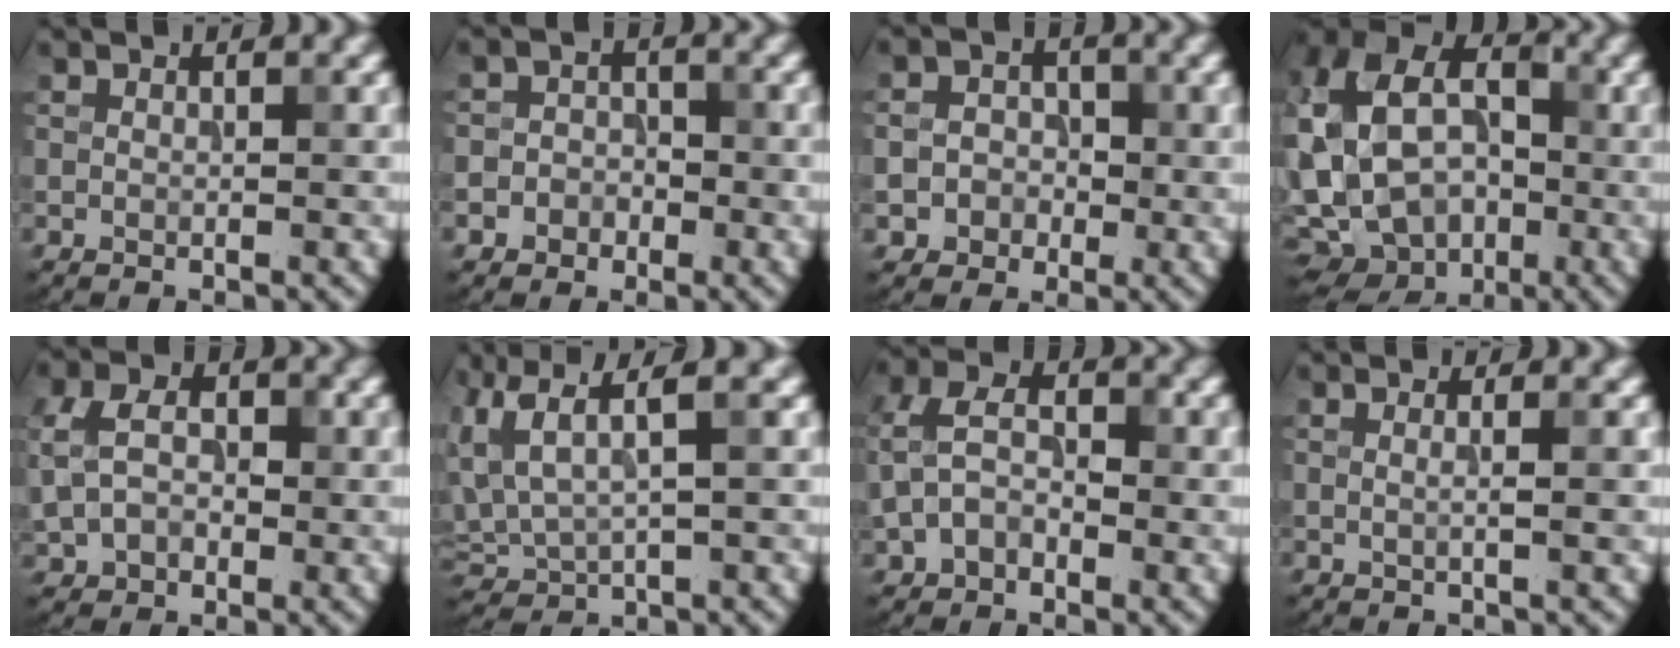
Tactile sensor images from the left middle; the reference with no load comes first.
{"total": 2.6, "force": [-1.2, 2.3, 0.6], "torque": [0.017, 0.010, -0.034]}
{"total": 3.8, "force": [-1.0, 3.5, 1.2], "torque": [0.006, 0.012, -0.029]}
{"total": 17.6, "force": [-2.1, 14.8, 9.4], "torque": [-0.221, 0.022, -0.057]}
{"total": 5.0, "force": [0.2, 3.7, 3.3], "torque": [-0.075, 0.007, 0.008]}
{"total": 5.3, "force": [2.2, 1.8, 4.5], "torque": [-0.112, 0.014, 0.045]}
{"total": 4.7, "force": [-0.7, 3.2, 3.3], "torque": [-0.080, 0.009, -0.018]}
{"total": 1.6, "force": [0.3, 0.3, 1.5], "torque": [-0.022, -0.004, -0.001]}